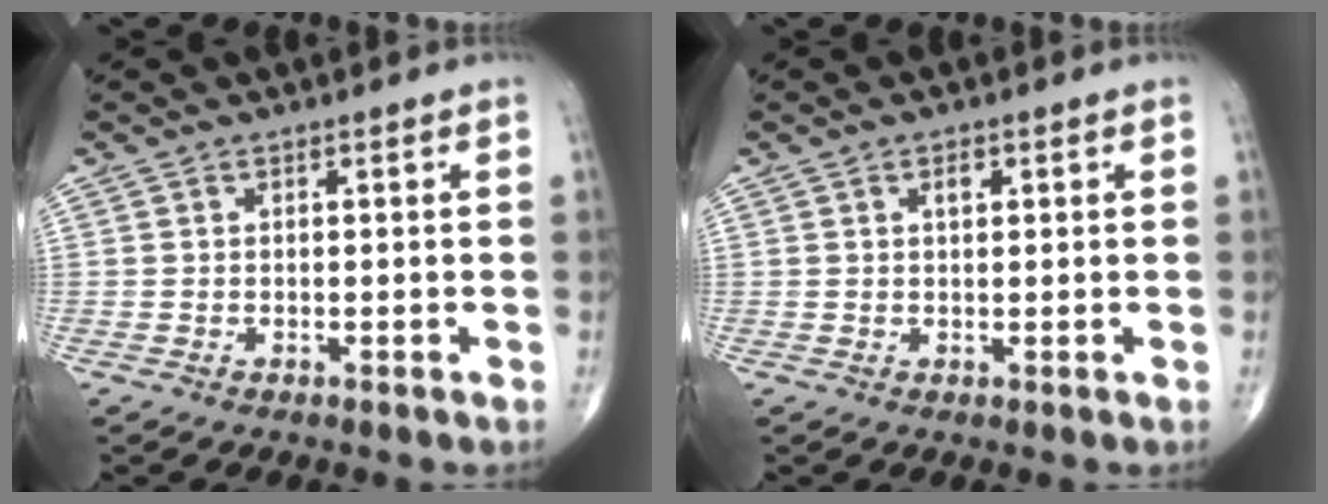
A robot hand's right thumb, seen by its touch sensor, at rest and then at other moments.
{"total": 1.8, "force": [0.7, 0.8, 1.3], "torque": [-0.020, -0.002, 0.011]}